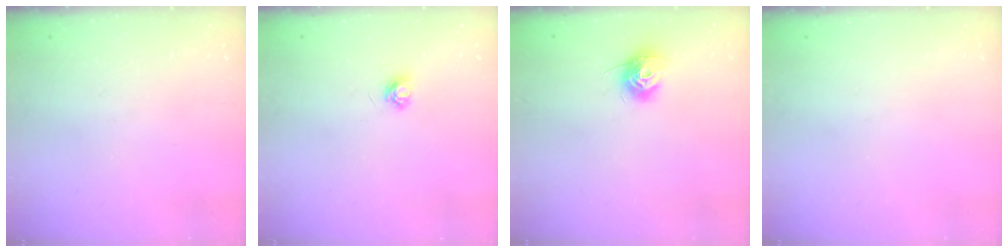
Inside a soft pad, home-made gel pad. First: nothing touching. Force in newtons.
{"total": 3.4, "press": 3.4, "slide": 0.4}
{"total": 9.5, "press": 9.5, "slide": 0.4}
{"total": 0.0}